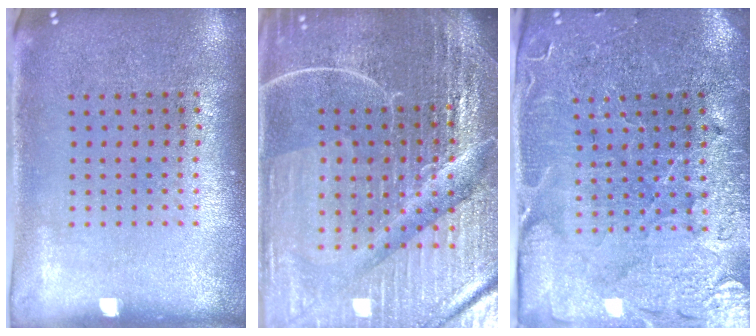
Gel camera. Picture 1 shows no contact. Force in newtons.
{"total": 7.1, "press": 6.2, "slide": 3.4}
{"total": 3.6, "press": 3.4, "slide": 1.0}